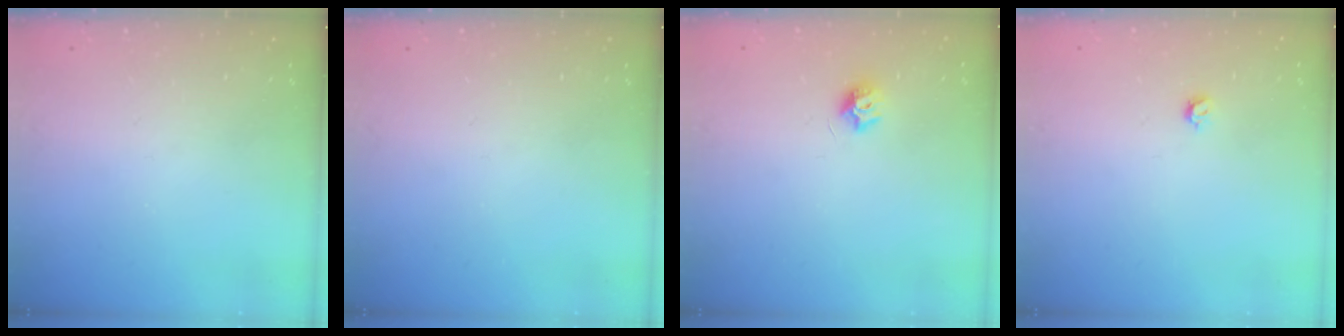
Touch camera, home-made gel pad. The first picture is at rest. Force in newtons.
{"total": 0.0}
{"total": 6.8, "press": 6.8, "slide": 0.5}
{"total": 3.7, "press": 3.6, "slide": 0.7}